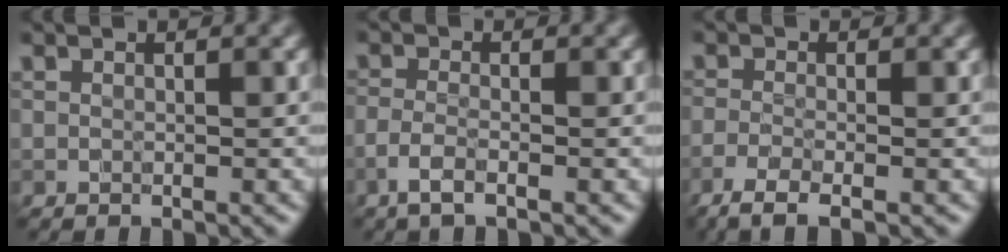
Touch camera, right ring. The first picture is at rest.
{"total": 1.6, "force": [-1.0, 0.3, 1.2], "torque": [-0.028, 0.001, -0.026]}
{"total": 2.7, "force": [-1.7, 0.5, 2.0], "torque": [-0.042, -0.008, -0.042]}